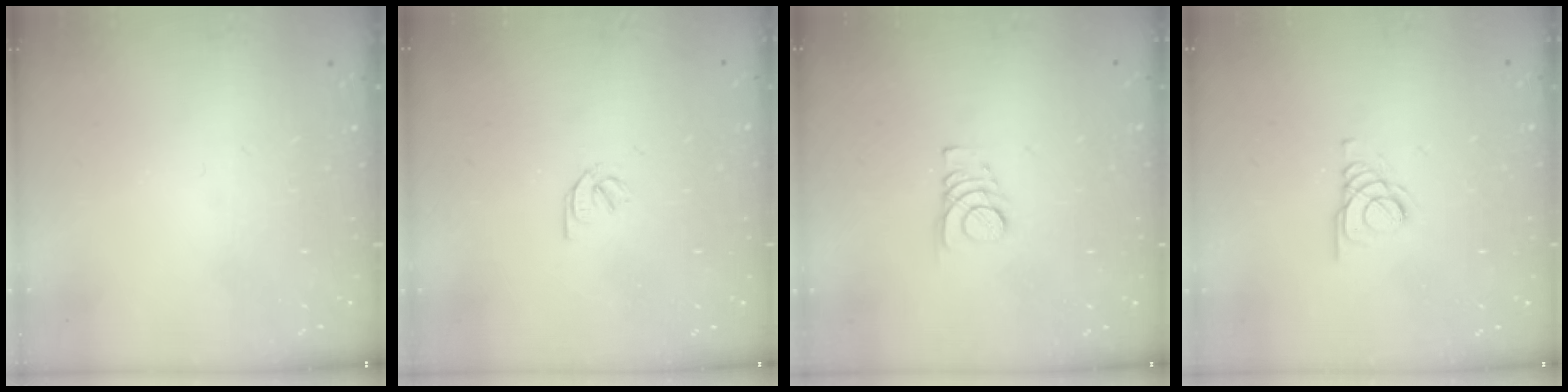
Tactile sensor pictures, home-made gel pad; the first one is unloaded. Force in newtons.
{"total": 2.0, "press": 2.0, "slide": 0.3}
{"total": 3.4, "press": 3.4, "slide": 0.5}
{"total": 1.6, "press": 1.6, "slide": 0.2}